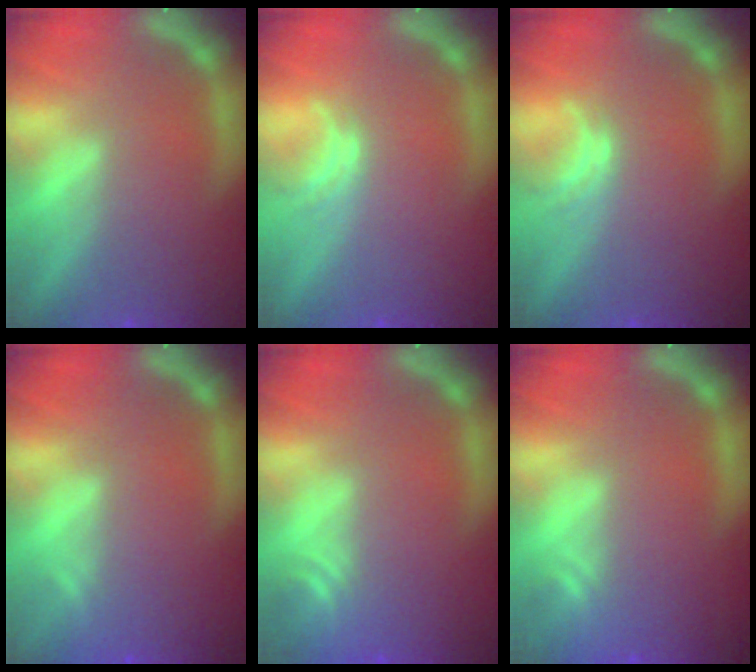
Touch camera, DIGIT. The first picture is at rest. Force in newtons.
{"total": 1.5}
{"total": 1.5}
{"total": 0.9}
{"total": 3.0}
{"total": 1.9}